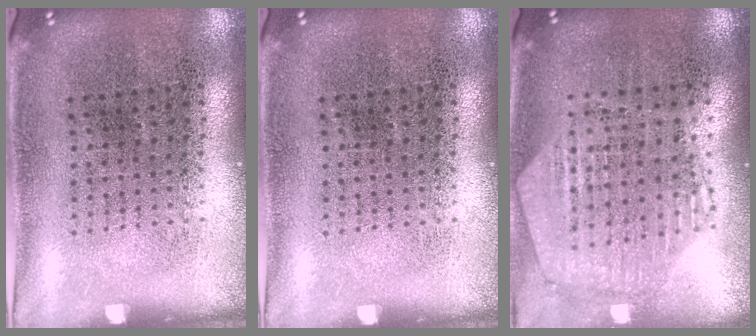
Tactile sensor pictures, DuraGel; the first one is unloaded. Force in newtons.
{"total": 0.0}
{"total": 1.1, "press": 1.1, "slide": 0.2}